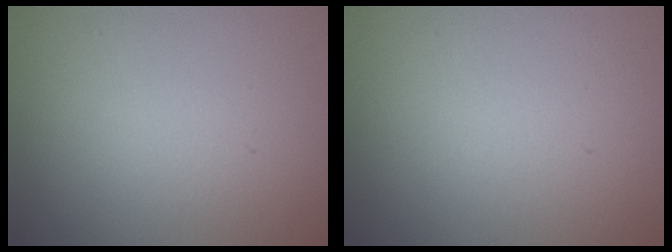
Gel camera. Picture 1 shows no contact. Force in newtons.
{"total": 0.0}